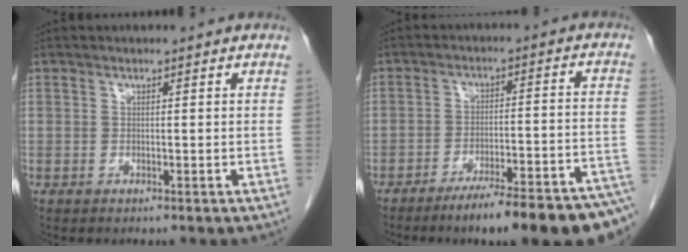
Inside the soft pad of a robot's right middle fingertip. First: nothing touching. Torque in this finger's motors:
{"motor_torque": [1.08, -1.06, 0.23, 0.07]}